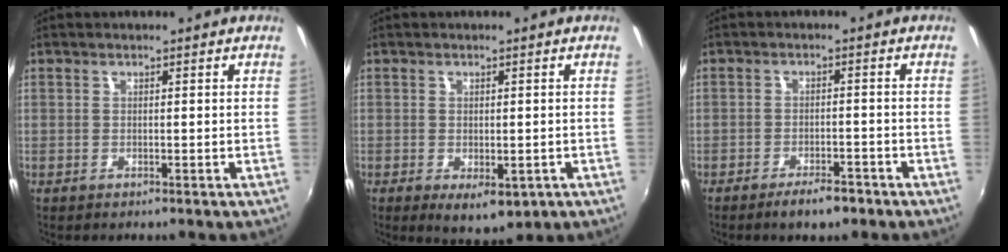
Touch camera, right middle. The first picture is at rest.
{"total": 5.6, "force": [-2.0, 3.2, 4.2], "torque": [-0.065, -0.019, -0.021]}
{"total": 4.9, "force": [-3.6, 1.6, 2.8], "torque": [-0.061, -0.005, -0.057]}